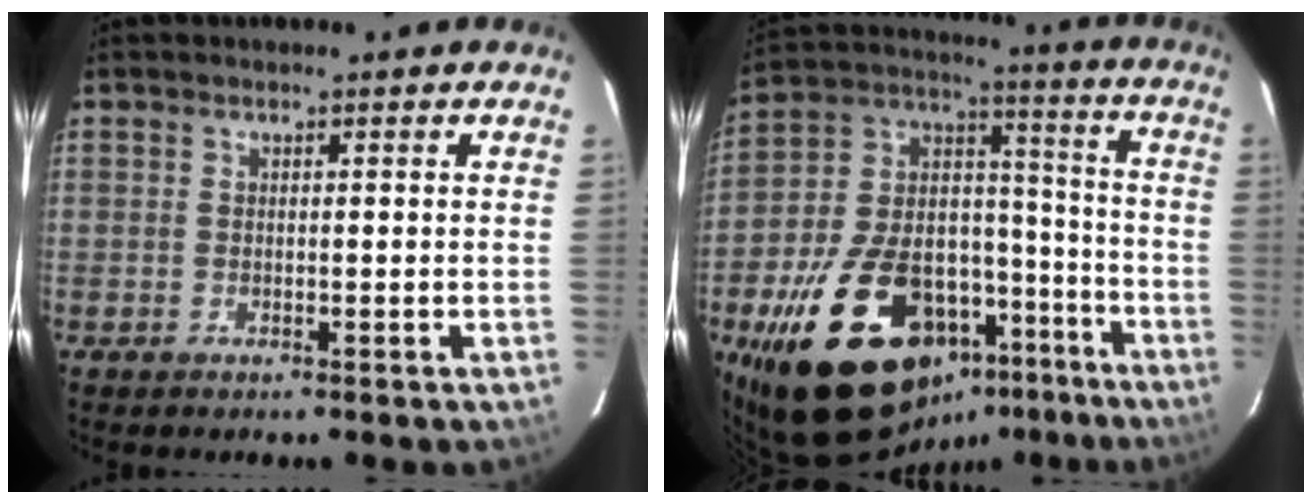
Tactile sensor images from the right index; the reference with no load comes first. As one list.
[{"total": 29.1, "force": [-17.2, 16.0, 17.2], "torque": [-0.331, 0.039, -0.244]}]